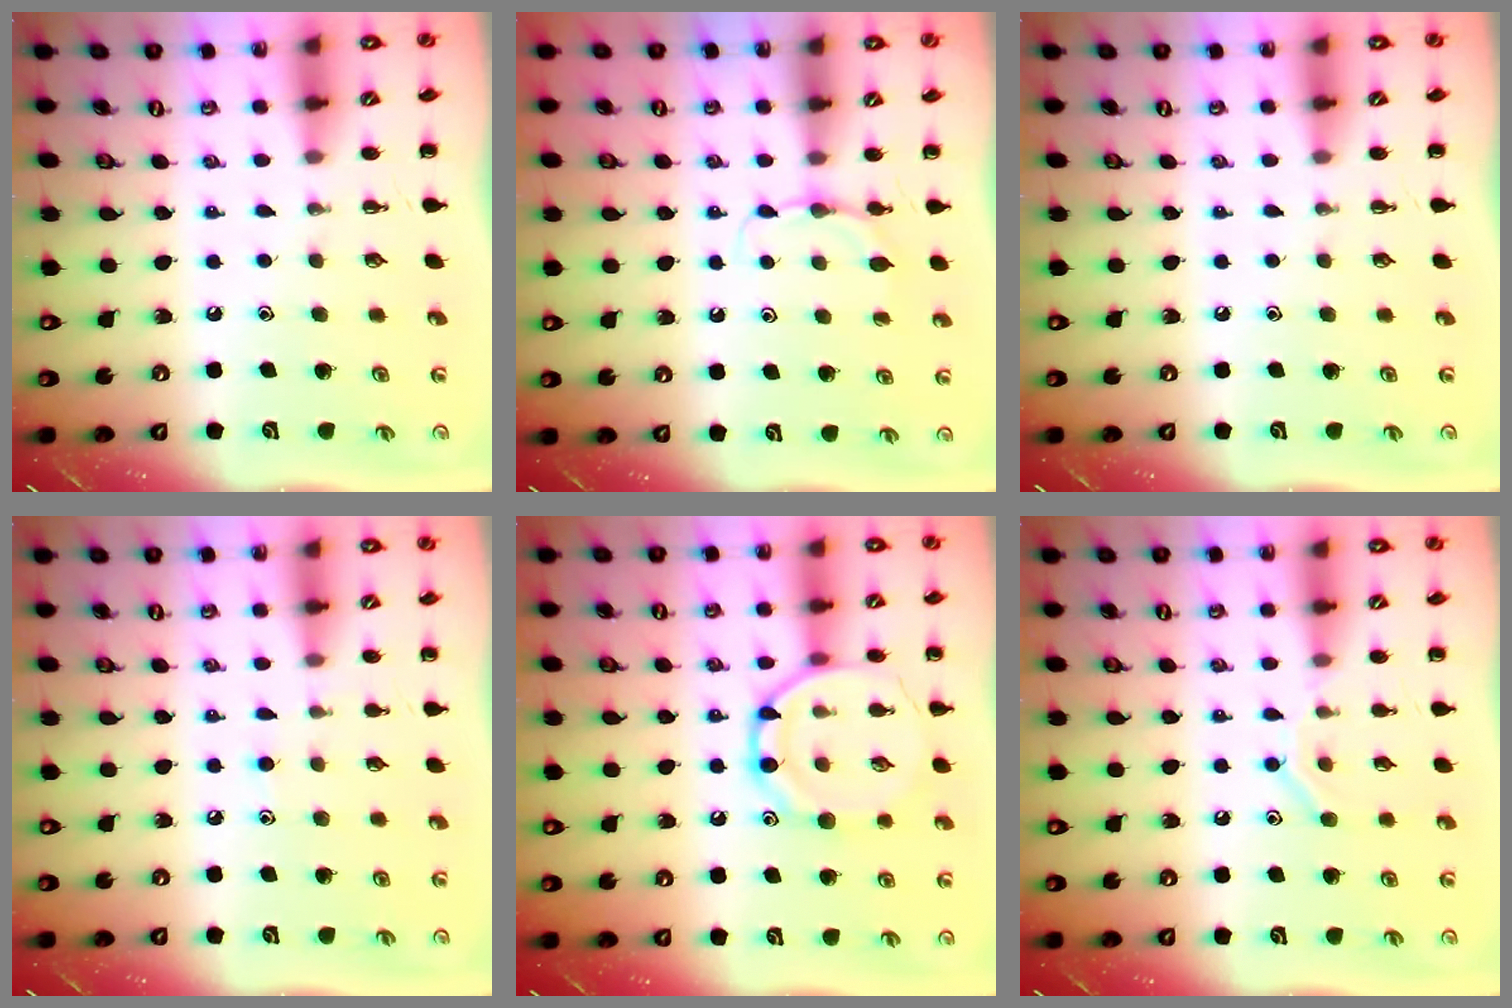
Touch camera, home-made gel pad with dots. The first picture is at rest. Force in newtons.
{"total": 5.1, "press": 4.9, "slide": 1.6}
{"total": 0.0}
{"total": 6.2, "press": 5.8, "slide": 2.3}
{"total": 13.9, "press": 13.9, "slide": 0.7}
{"total": 8.7, "press": 8.5, "slide": 1.6}